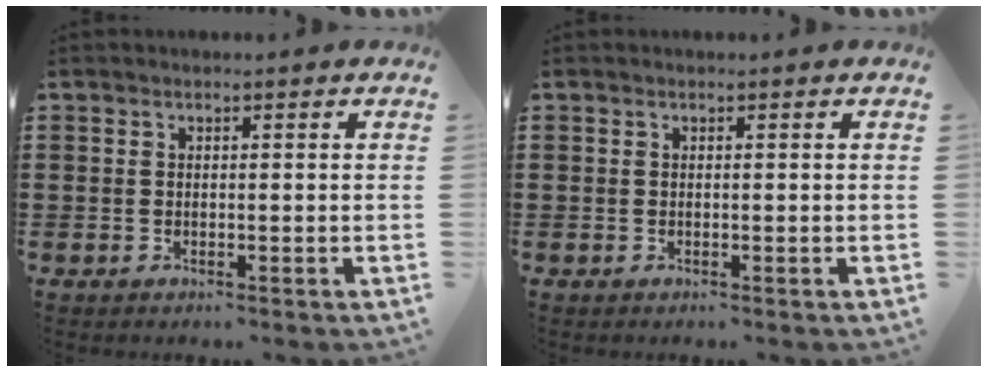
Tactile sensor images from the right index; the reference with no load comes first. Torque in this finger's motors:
{"motor_torque": [0.07, 0.12, 0.00, 0.00]}